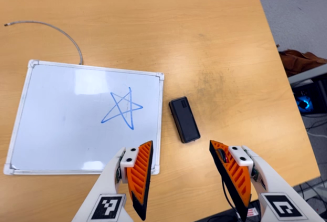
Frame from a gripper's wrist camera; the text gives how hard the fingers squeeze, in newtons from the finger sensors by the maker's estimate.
{"total": 0.0}